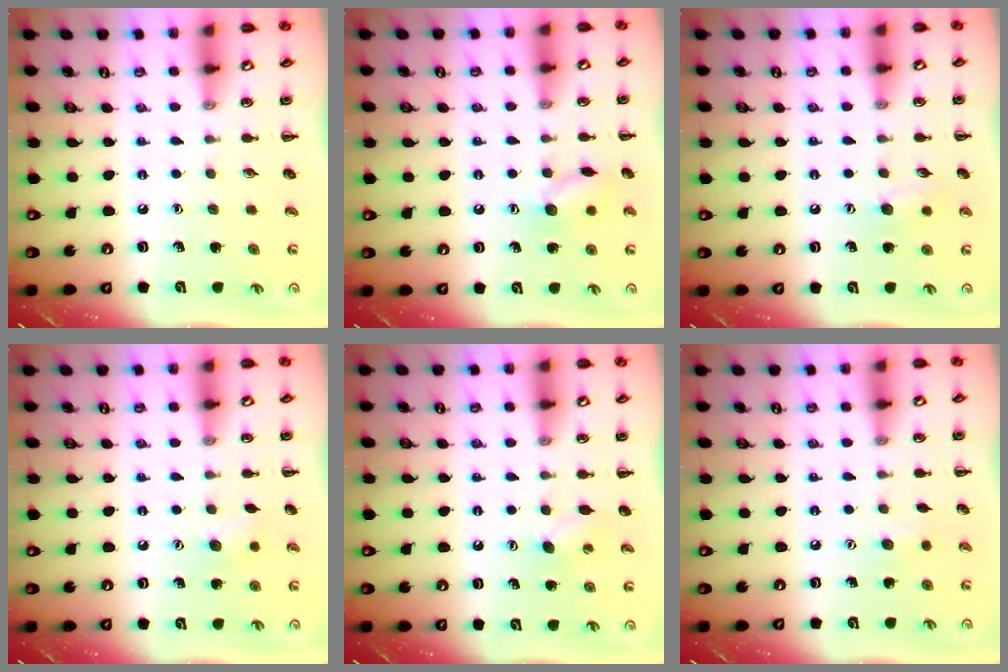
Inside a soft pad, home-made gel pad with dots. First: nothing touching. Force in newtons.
{"total": 8.3, "press": 8.3, "slide": 0.5}
{"total": 6.8, "press": 6.7, "slide": 1.1}
{"total": 7.6, "press": 7.3, "slide": 2.0}
{"total": 4.0, "press": 3.9, "slide": 0.8}
{"total": 3.0, "press": 2.9, "slide": 0.6}